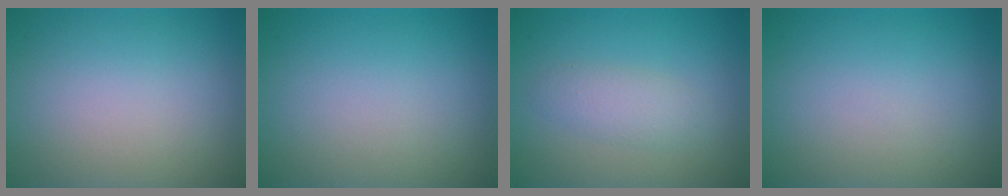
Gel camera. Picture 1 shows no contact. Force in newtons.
{"total": 0.0}
{"total": 2.3, "press": 2.3, "slide": 0.1}
{"total": 0.0}